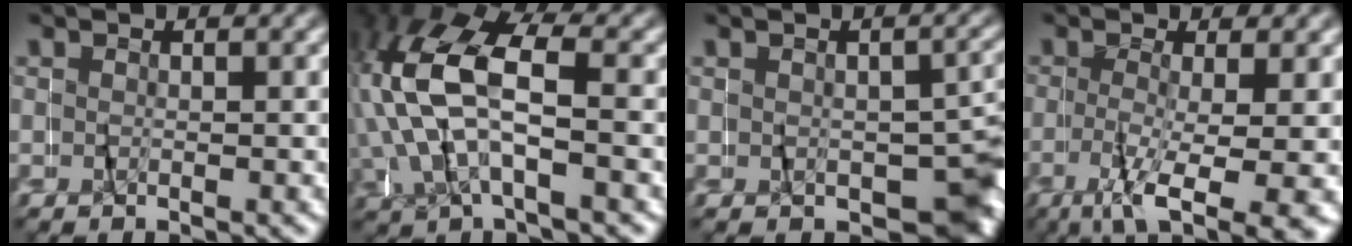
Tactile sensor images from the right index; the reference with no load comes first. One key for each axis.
{"total": 8.0, "fx": 0.8, "fy": 4.6, "fz": 6.5, "tx": -0.160, "ty": -0.011, "tz": 0.017}
{"total": 7.9, "fx": -1.8, "fy": 5.3, "fz": 5.5, "tx": -0.058, "ty": -0.011, "tz": -0.020}
{"total": 7.9, "fx": -5.5, "fy": 1.6, "fz": 5.5, "tx": -0.099, "ty": -0.028, "tz": -0.071}